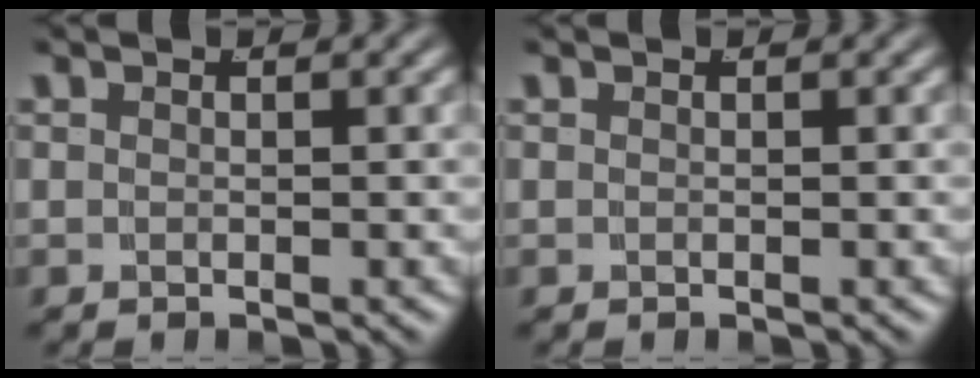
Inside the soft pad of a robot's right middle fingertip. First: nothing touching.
{"total": 0.0}